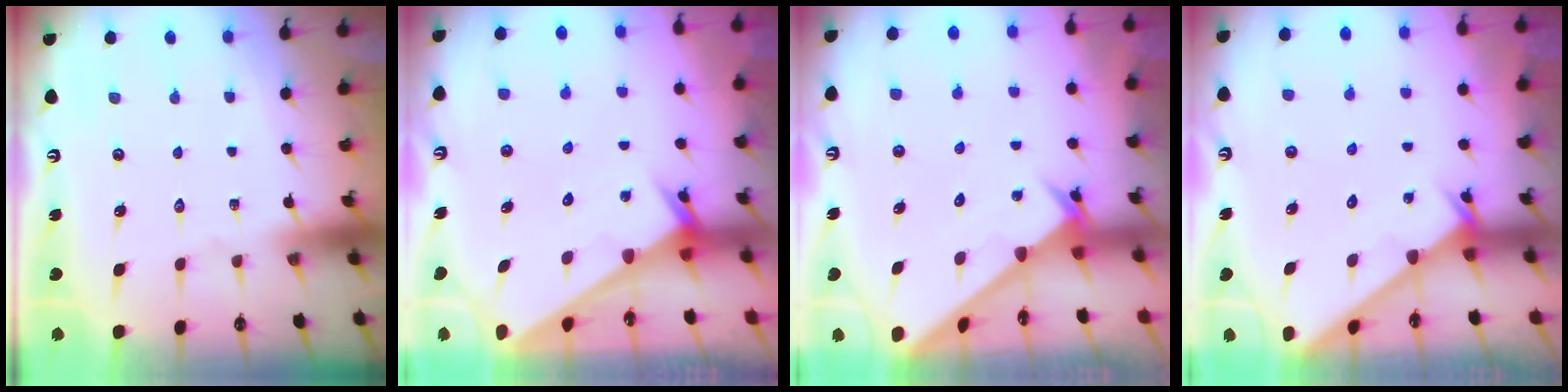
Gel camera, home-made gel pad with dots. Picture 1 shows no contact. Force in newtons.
{"total": 1.9, "press": 1.9, "slide": 0.1}
{"total": 2.6, "press": 2.6, "slide": 0.2}
{"total": 1.9, "press": 1.9, "slide": 0.1}